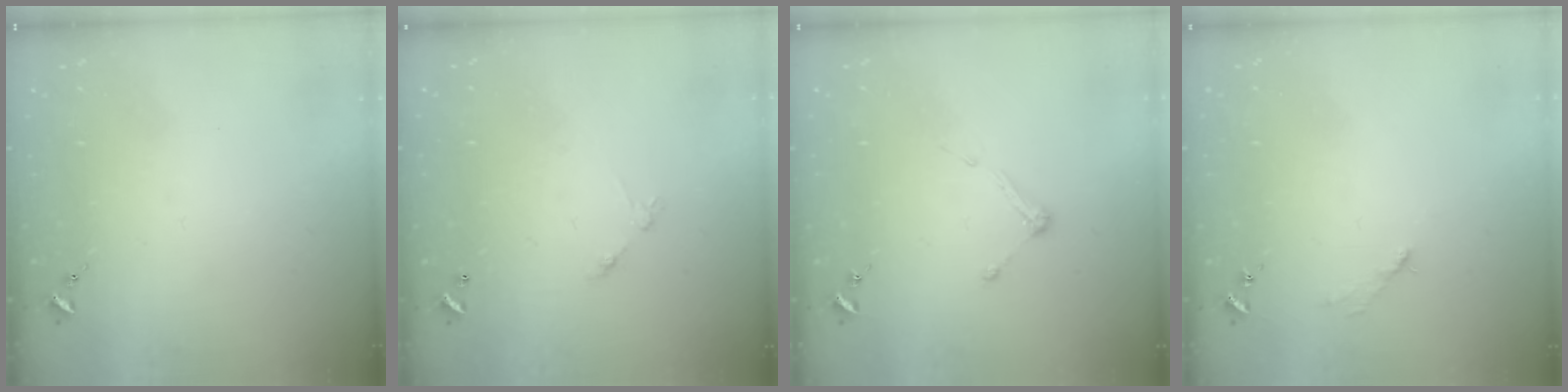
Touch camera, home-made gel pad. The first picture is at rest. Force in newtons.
{"total": 5.9, "press": 5.9, "slide": 0.4}
{"total": 3.4, "press": 3.4, "slide": 0.4}
{"total": 2.6, "press": 2.6, "slide": 0.3}